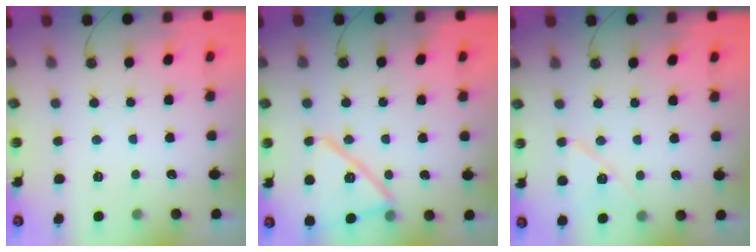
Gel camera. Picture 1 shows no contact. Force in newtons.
{"total": 16.5, "press": 16.5, "slide": 0.6}
{"total": 8.7, "press": 8.6, "slide": 1.0}